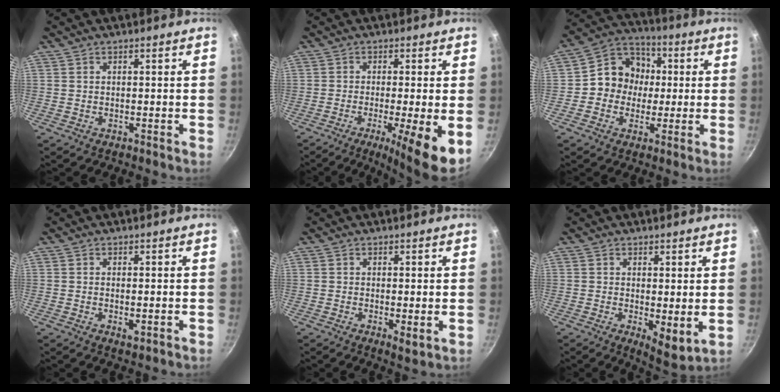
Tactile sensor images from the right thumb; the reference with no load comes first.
{"total": 9.7, "force": [-2.7, 1.1, 9.2], "torque": [-0.141, -0.004, -0.041]}
{"total": 11.0, "force": [0.1, 10.0, 4.6], "torque": [-0.031, 0.024, -0.021]}
{"total": 1.7, "force": [-0.2, 0.7, 1.5], "torque": [-0.027, -0.006, -0.003]}
{"total": 2.6, "force": [0.3, 1.0, 2.4], "torque": [-0.035, -0.014, 0.003]}
{"total": 6.4, "force": [0.6, 2.6, 5.8], "torque": [-0.074, -0.025, 0.014]}